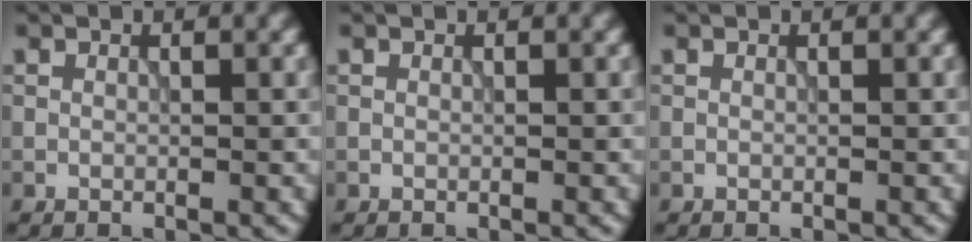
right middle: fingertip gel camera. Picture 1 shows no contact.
{"total": 0.0}
{"total": 0.0}